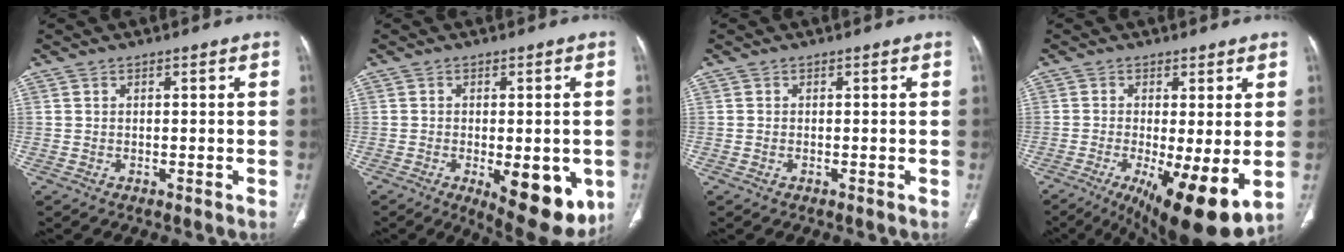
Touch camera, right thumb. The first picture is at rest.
{"total": 13.2, "force": [-4.1, 5.5, 11.3], "torque": [-0.125, -0.014, -0.038]}
{"total": 0.0}
{"total": 13.6, "force": [-3.6, 3.7, 12.6], "torque": [-0.180, -0.025, -0.043]}